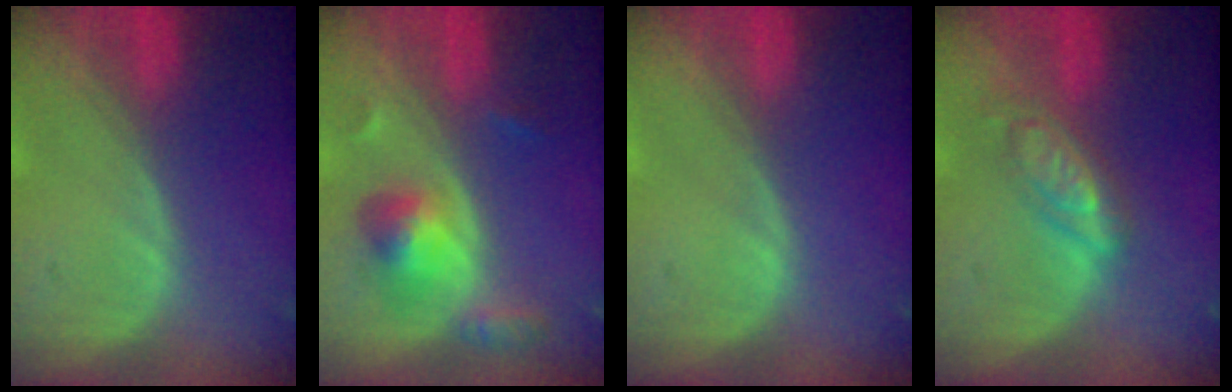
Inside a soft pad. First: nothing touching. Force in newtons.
{"total": 5.2, "press": 5.2, "slide": 0.4}
{"total": 0.0}
{"total": 5.1, "press": 5.1, "slide": 0.2}